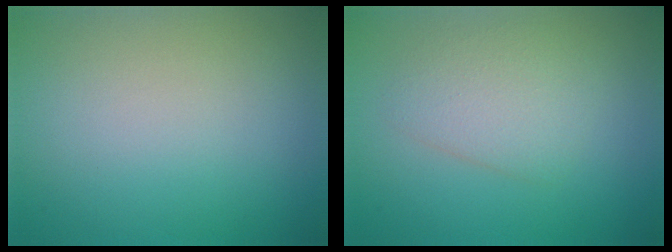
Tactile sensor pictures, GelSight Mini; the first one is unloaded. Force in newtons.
{"total": 3.0, "press": 3.0, "slide": 0.1}